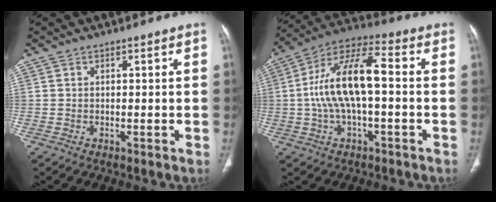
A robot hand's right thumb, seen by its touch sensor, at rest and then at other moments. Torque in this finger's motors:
{"motor_torque": [0.68, 2.46, 1.09, -0.75, 0.23]}